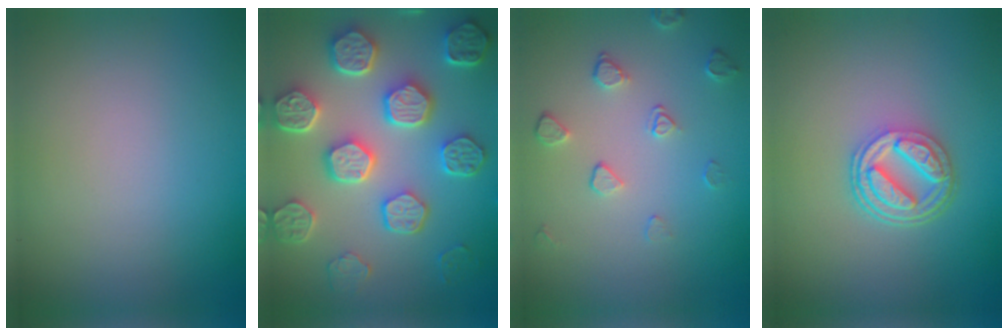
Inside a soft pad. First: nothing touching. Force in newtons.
{"total": 8.5, "press": 6.4, "slide": 5.6}
{"total": 2.0, "press": 1.3, "slide": 1.5}
{"total": 4.6, "press": 3.4, "slide": 3.1}